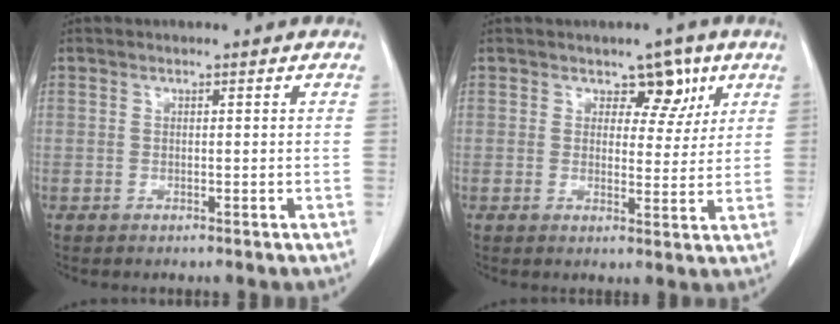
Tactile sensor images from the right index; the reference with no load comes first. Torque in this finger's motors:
{"motor_torque": [-0.11, 0.26, 0.11, 0.00]}